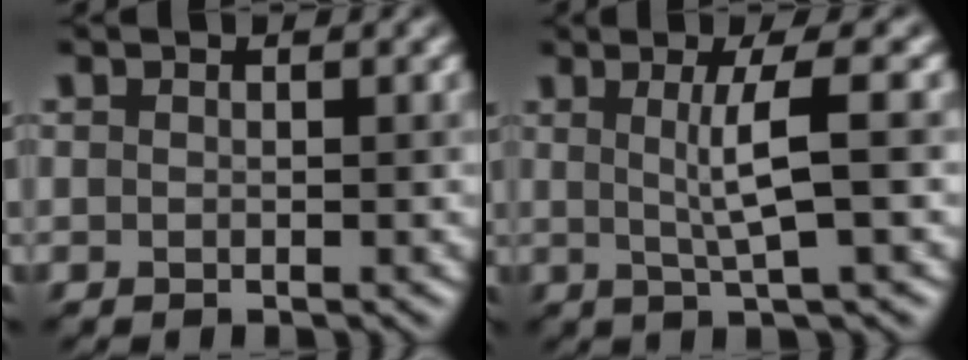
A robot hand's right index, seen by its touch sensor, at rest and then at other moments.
{"total": 4.4, "force": [0.6, 0.4, 4.3], "torque": [-0.069, 0.008, 0.020]}